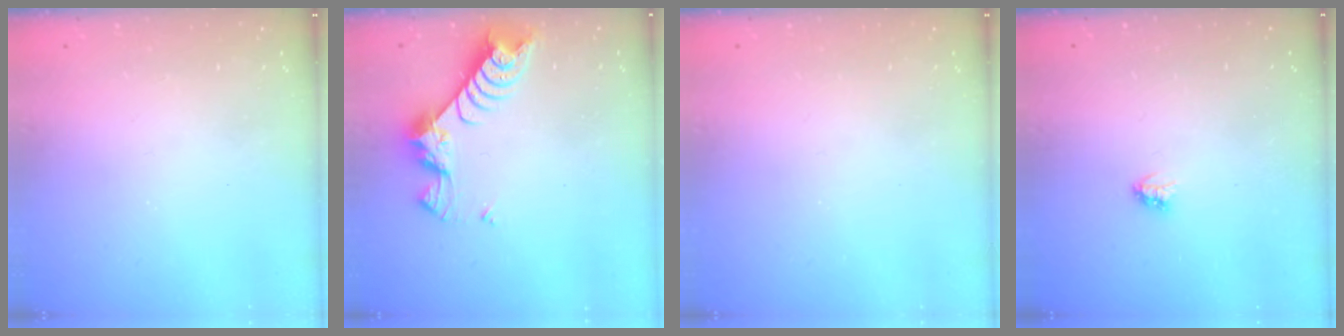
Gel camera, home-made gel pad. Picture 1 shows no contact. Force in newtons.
{"total": 7.1, "press": 7.1, "slide": 0.7}
{"total": 0.0}
{"total": 2.9, "press": 2.9, "slide": 0.3}